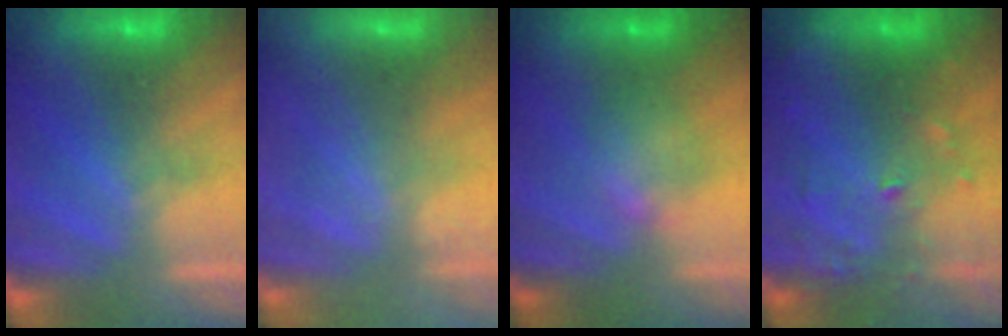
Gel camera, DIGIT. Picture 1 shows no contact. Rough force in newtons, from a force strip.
{"total": 2.3}
{"total": 2.1}
{"total": 7.4}